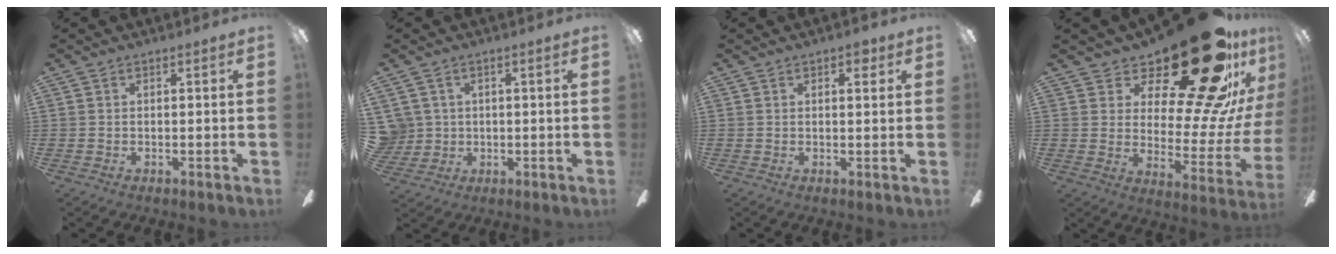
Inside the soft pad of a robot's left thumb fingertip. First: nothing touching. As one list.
[{"total": 5.1, "force": [1.4, 4.9, 0.4], "torque": [-0.032, 0.004, 0.027]}, {"total": 2.7, "force": [1.6, 1.0, 1.9], "torque": [-0.016, -0.005, 0.022]}, {"total": 29.8, "force": [20.5, 9.8, 19.3], "torque": [-0.264, -0.152, 0.348]}]